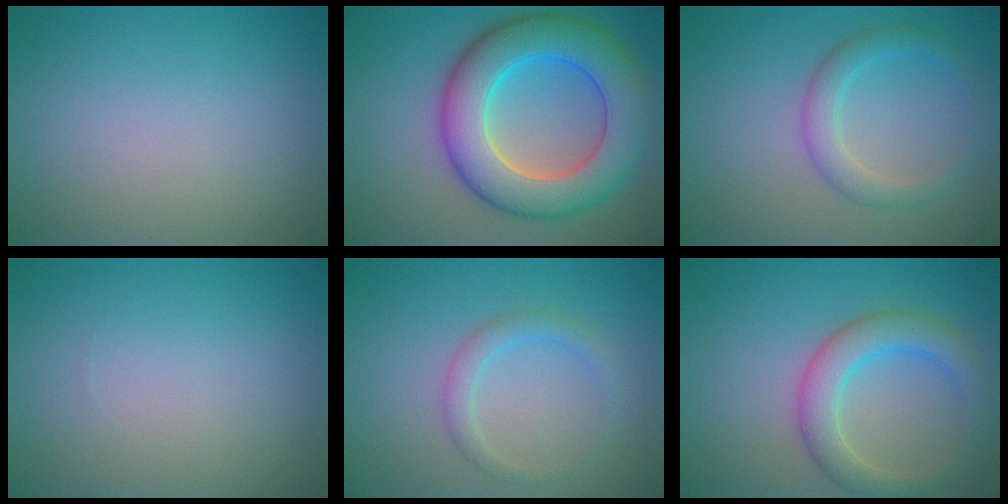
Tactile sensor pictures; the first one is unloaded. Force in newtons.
{"total": 10.2, "press": 10.2, "slide": 0.1}
{"total": 2.7, "press": 2.7, "slide": 0.1}
{"total": 0.0}
{"total": 2.0, "press": 2.0, "slide": 0.0}
{"total": 4.6, "press": 4.6, "slide": 0.2}